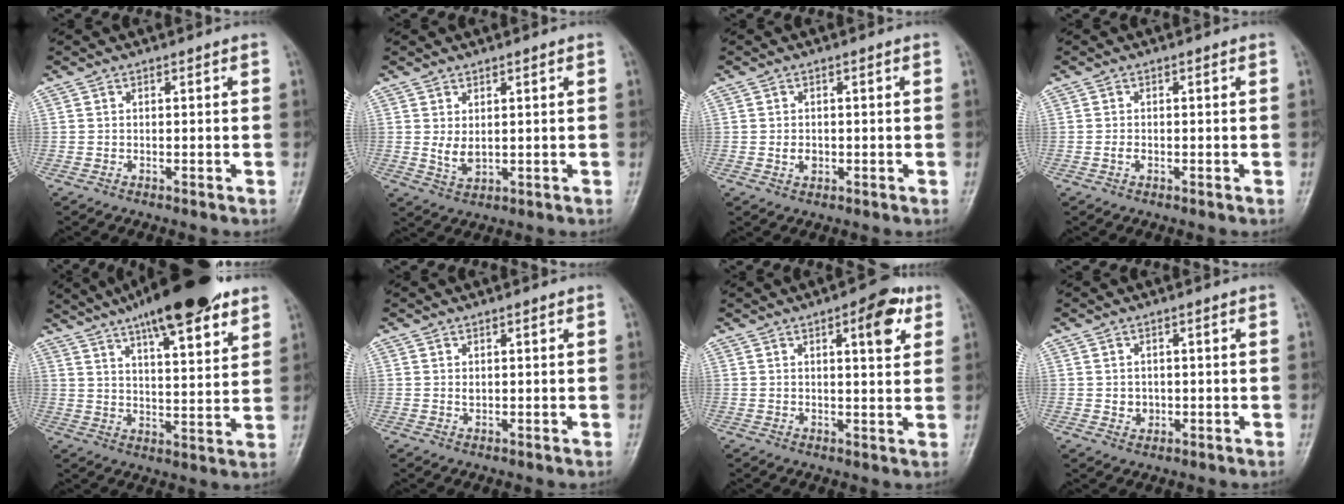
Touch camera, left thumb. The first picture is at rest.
{"total": 3.5, "force": [0.8, 1.9, 2.9], "torque": [-0.045, -0.013, 0.022]}
{"total": 2.0, "force": [-0.3, 1.5, 1.3], "torque": [-0.017, 0.001, -0.004]}
{"total": 1.1, "force": [-0.3, 0.7, 0.8], "torque": [-0.015, 0.000, -0.008]}
{"total": 19.3, "force": [12.8, 5.0, 13.5], "torque": [-0.188, -0.038, 0.199]}
{"total": 1.1, "force": [0.5, 0.6, 0.9], "torque": [-0.013, -0.001, 0.011]}
{"total": 7.4, "force": [3.3, 2.6, 6.0], "torque": [-0.064, -0.009, 0.038]}
{"total": 2.2, "force": [-0.1, 1.9, 1.0], "torque": [-0.007, 0.002, 0.004]}